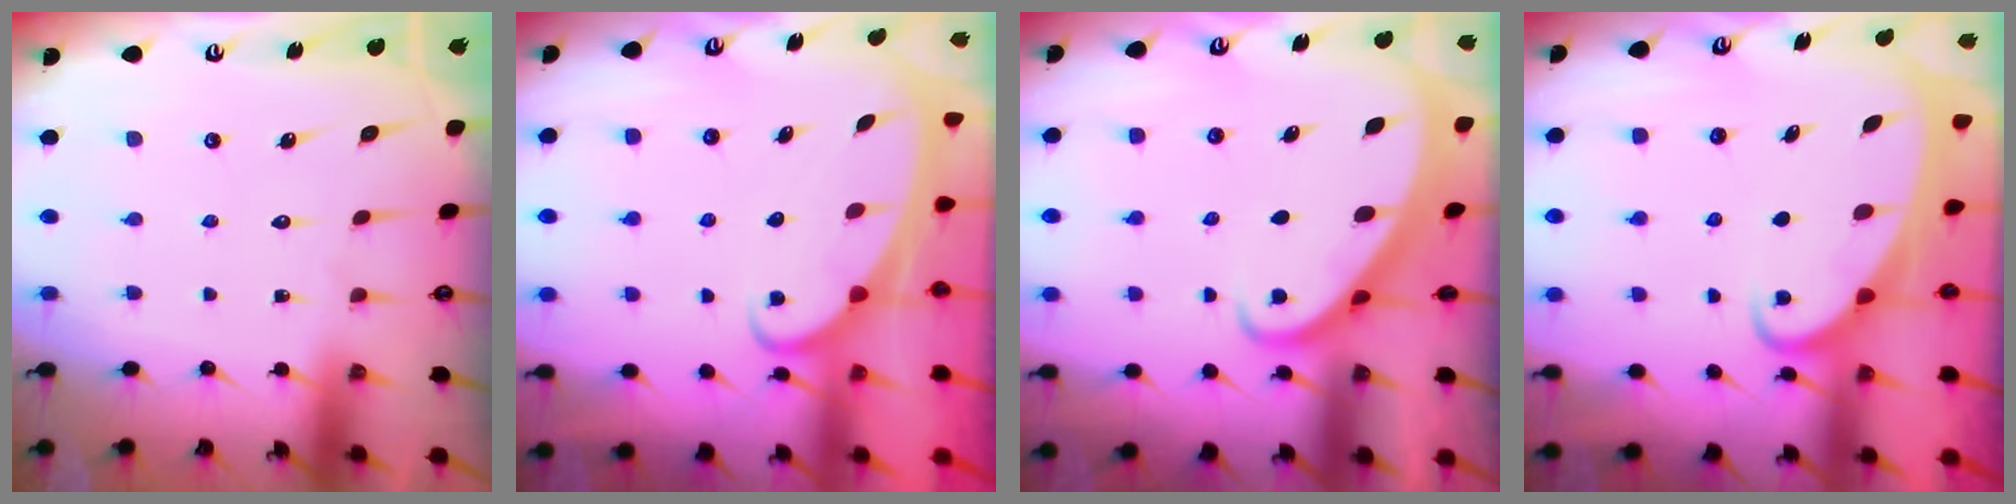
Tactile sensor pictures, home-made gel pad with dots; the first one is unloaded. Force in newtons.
{"total": 2.3, "press": 2.3, "slide": 0.3}
{"total": 2.7, "press": 2.7, "slide": 0.3}
{"total": 2.5, "press": 2.5, "slide": 0.4}